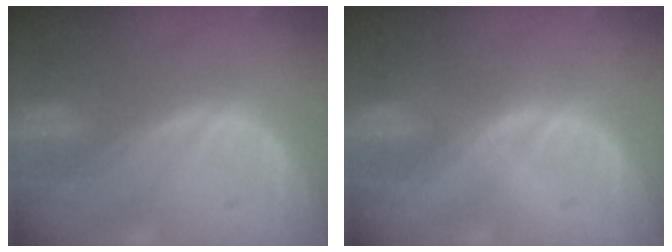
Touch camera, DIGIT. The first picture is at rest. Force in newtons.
{"total": 0.7, "press": 0.5, "slide": 0.4}